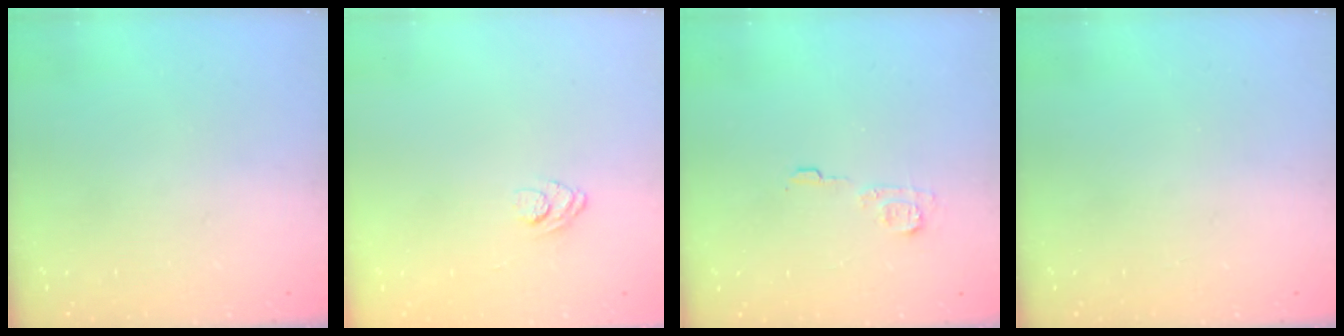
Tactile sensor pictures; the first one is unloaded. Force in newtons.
{"total": 3.8, "press": 3.5, "slide": 1.4}
{"total": 6.2, "press": 6.2, "slide": 0.5}
{"total": 0.0}